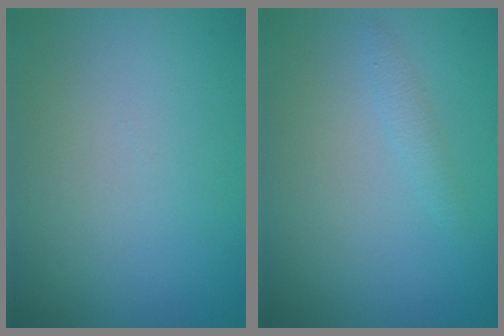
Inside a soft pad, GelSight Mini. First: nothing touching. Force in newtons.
{"total": 1.0, "press": 1.0, "slide": 0.0}